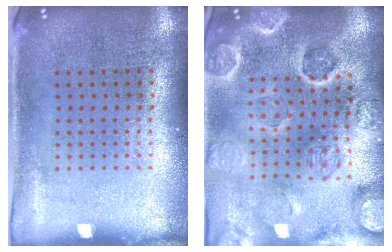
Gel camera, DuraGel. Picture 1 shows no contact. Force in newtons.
{"total": 3.2, "press": 3.1, "slide": 0.6}